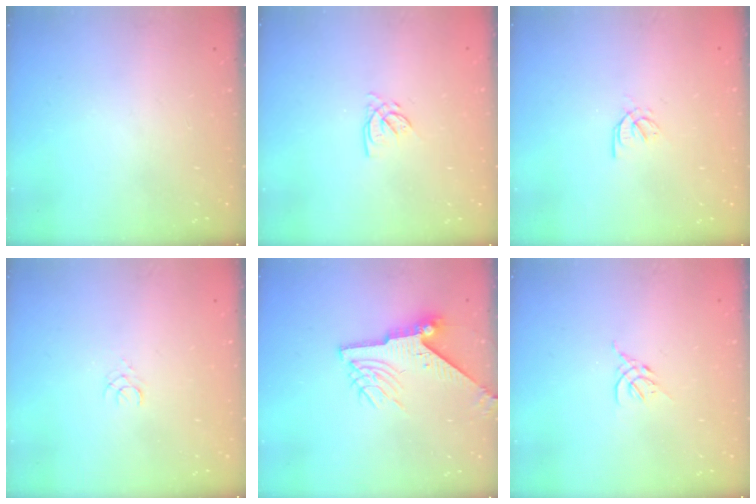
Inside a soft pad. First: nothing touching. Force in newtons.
{"total": 2.8, "press": 2.8, "slide": 0.1}
{"total": 2.6, "press": 2.5, "slide": 0.6}
{"total": 1.5, "press": 1.5, "slide": 0.2}
{"total": 9.0, "press": 9.0, "slide": 0.8}
{"total": 2.6, "press": 2.5, "slide": 0.8}